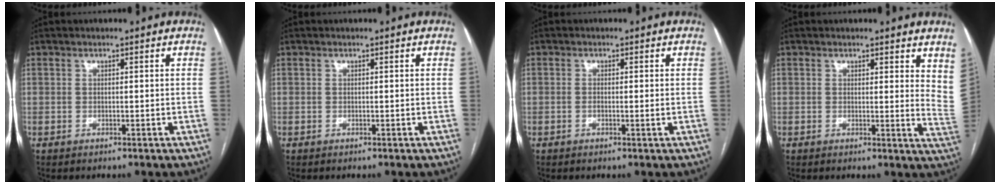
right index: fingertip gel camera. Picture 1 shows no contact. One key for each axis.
{"total": 0.0}
{"total": 1.4, "fx": -0.2, "fy": 0.1, "fz": 1.4, "tx": -0.024, "ty": -0.001, "tz": -0.002}
{"total": 7.2, "fx": 6.0, "fy": 2.1, "fz": 3.5, "tx": -0.035, "ty": -0.029, "tz": 0.047}